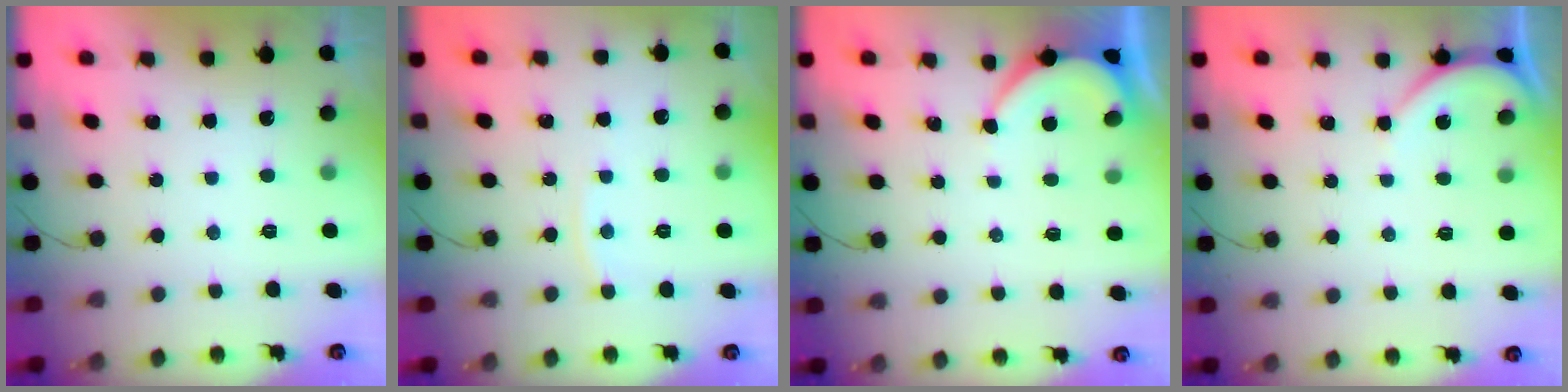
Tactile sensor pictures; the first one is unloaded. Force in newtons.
{"total": 3.9, "press": 3.9, "slide": 0.6}
{"total": 2.6, "press": 2.6, "slide": 0.3}
{"total": 3.9, "press": 3.9, "slide": 0.3}